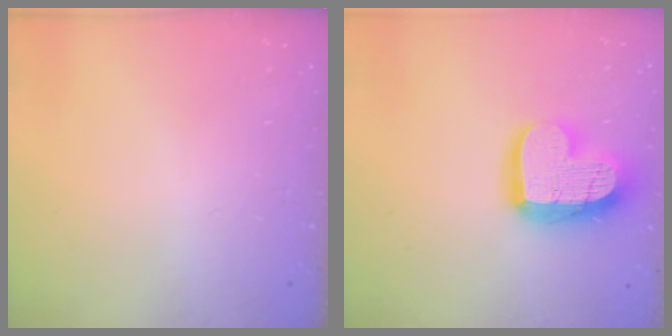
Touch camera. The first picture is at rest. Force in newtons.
{"total": 17.1, "press": 17.0, "slide": 1.6}